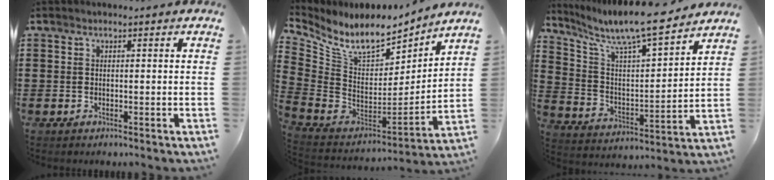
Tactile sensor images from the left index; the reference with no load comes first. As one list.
[{"total": 9.3, "force": [6.9, 3.7, 5.0], "torque": [-0.123, -0.052, 0.121]}, {"total": 9.0, "force": [8.0, 0.5, 4.1], "torque": [-0.113, -0.055, 0.132]}]